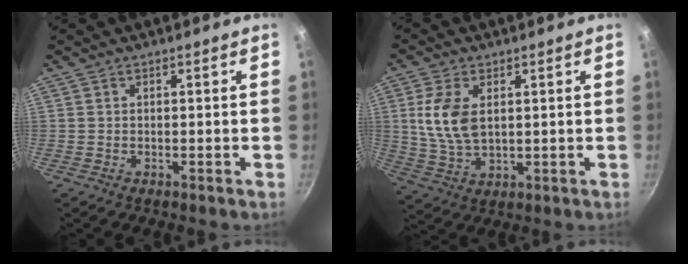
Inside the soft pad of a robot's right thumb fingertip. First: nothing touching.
{"total": 9.4, "force": [1.9, 5.4, 7.4], "torque": [-0.148, -0.014, 0.042]}